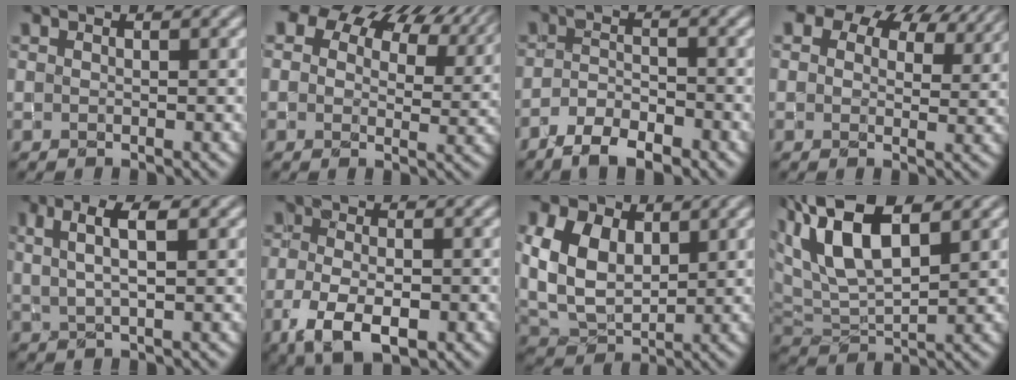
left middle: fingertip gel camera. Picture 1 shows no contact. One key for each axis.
{"total": 12.6, "fx": 8.0, "fy": 7.3, "fz": 6.3, "tx": -0.107, "ty": 0.031, "tz": 0.117}
{"total": 4.0, "fx": -3.1, "fy": 1.3, "fz": 2.2, "tx": -0.037, "ty": 0.002, "tz": -0.058}
{"total": 10.8, "fx": 7.2, "fy": 6.2, "fz": 5.1, "tx": -0.095, "ty": 0.017, "tz": 0.102}
{"total": 3.6, "fx": 1.5, "fy": 1.0, "fz": 3.1, "tx": -0.055, "ty": 0.006, "tz": 0.027}
{"total": 5.8, "fx": -2.6, "fy": 2.8, "fz": 4.3, "tx": -0.088, "ty": -0.011, "tz": -0.045}
{"total": 7.2, "fx": 2.1, "fy": 4.9, "fz": 4.8, "tx": -0.119, "ty": 0.010, "tz": 0.039}
{"total": 8.8, "fx": 4.1, "fy": 3.9, "fz": 6.7, "tx": -0.138, "ty": 0.022, "tz": 0.069}